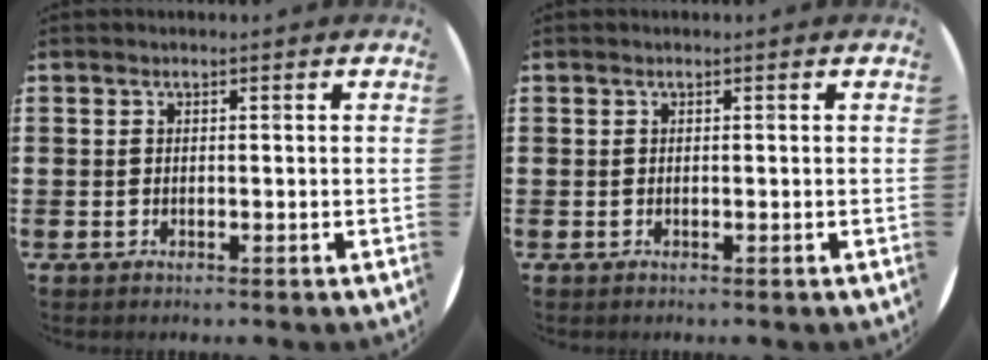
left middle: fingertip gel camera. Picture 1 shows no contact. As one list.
[{"total": 0.0}]